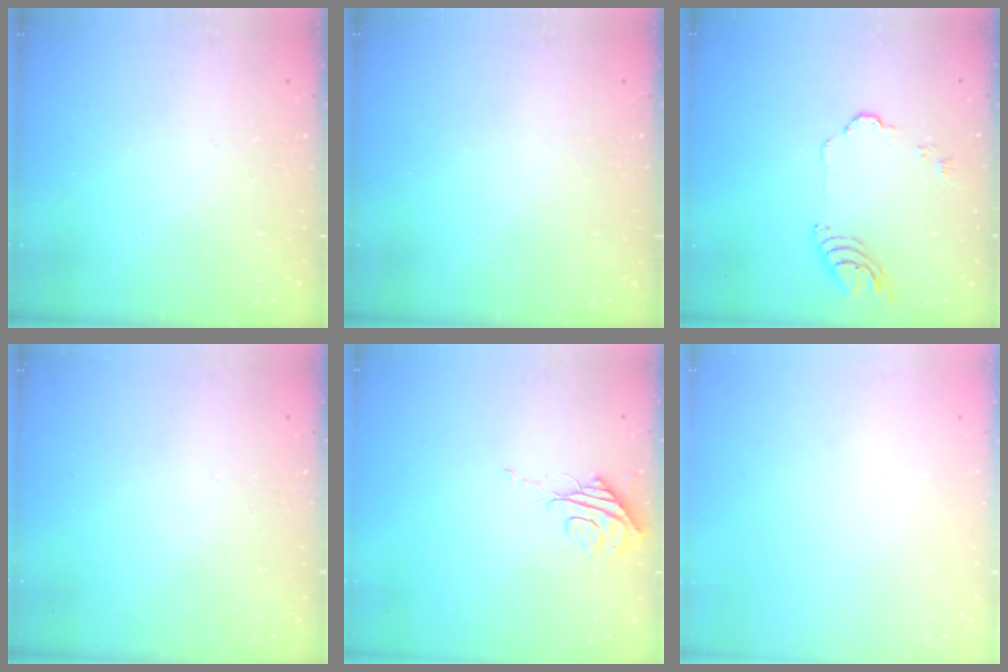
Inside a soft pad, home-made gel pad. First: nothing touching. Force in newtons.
{"total": 0.0}
{"total": 7.3, "press": 7.3, "slide": 0.6}
{"total": 0.0}
{"total": 8.0, "press": 8.0, "slide": 0.4}
{"total": 0.0}